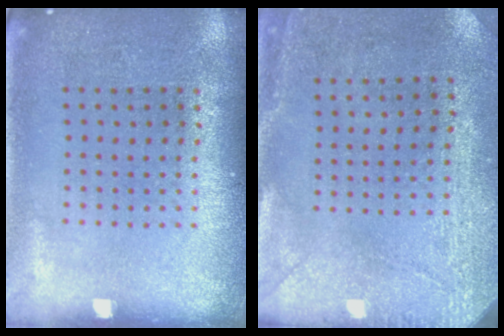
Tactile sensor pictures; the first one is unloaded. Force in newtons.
{"total": 3.0, "press": 2.3, "slide": 1.8}